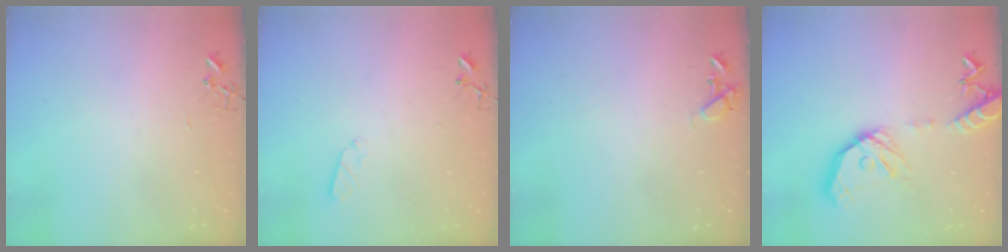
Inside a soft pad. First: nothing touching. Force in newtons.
{"total": 3.2, "press": 3.1, "slide": 0.5}
{"total": 8.6, "press": 8.6, "slide": 0.7}
{"total": 17.9, "press": 17.7, "slide": 2.6}